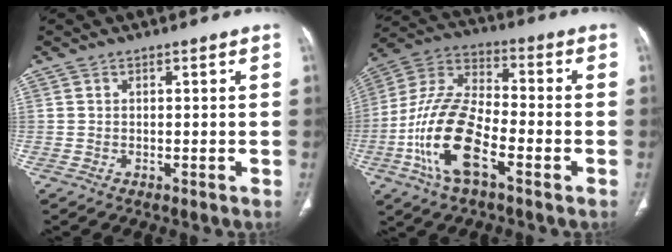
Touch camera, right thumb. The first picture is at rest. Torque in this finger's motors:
{"motor_torque": [0.06, 1.42, 1.93, -0.83, 0.64]}